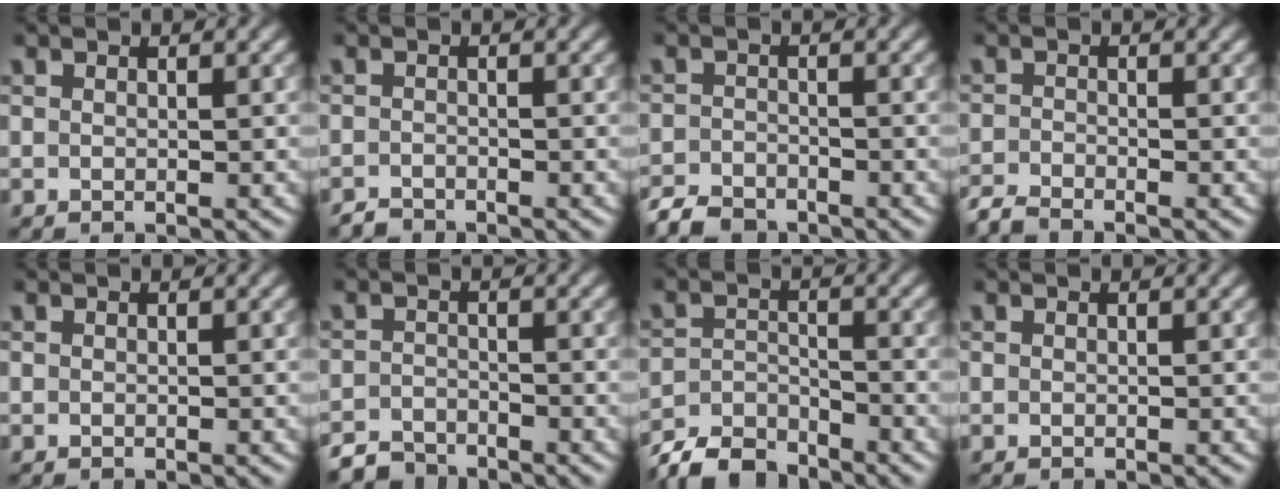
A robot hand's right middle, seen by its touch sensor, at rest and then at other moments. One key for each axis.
{"total": 1.2, "fx": -1.2, "fy": 0.2, "fz": 0.1, "tx": 0.002, "ty": -0.001, "tz": -0.025}
{"total": 3.1, "fx": -2.8, "fy": 1.2, "fz": 0.8, "tx": -0.011, "ty": -0.005, "tz": -0.058}
{"total": 2.1, "fx": -2.0, "fy": 0.2, "fz": 0.7, "tx": -0.015, "ty": -0.008, "tz": -0.047}
{"total": 0.0}
{"total": 2.6, "fx": -2.5, "fy": 0.7, "fz": 0.3, "tx": -0.002, "ty": 0.000, "tz": -0.052}
{"total": 5.0, "fx": -4.6, "fy": 1.3, "fz": 1.3, "tx": -0.021, "ty": -0.006, "tz": -0.095}
{"total": 0.0}